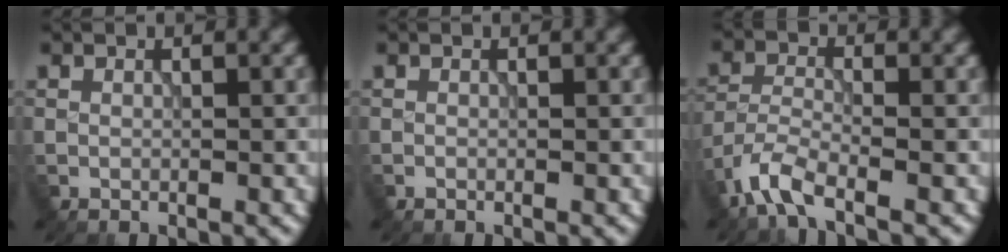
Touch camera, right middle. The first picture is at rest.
{"total": 0.0}
{"total": 4.4, "force": [-3.4, 1.2, 2.6], "torque": [-0.058, -0.009, -0.079]}